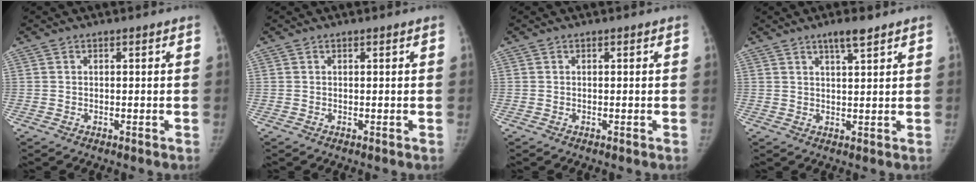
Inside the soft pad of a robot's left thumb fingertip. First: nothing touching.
{"total": 0.0}
{"total": 0.0}
{"total": 3.9, "force": [2.8, 0.5, 2.7], "torque": [-0.045, -0.017, 0.051]}